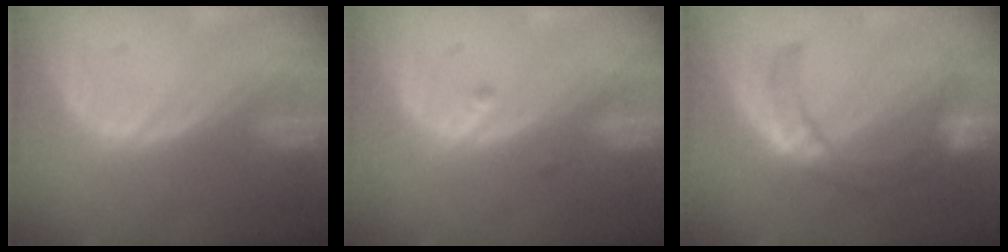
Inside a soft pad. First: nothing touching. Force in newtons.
{"total": 1.3, "press": 1.1, "slide": 0.7}
{"total": 7.5, "press": 7.2, "slide": 2.0}